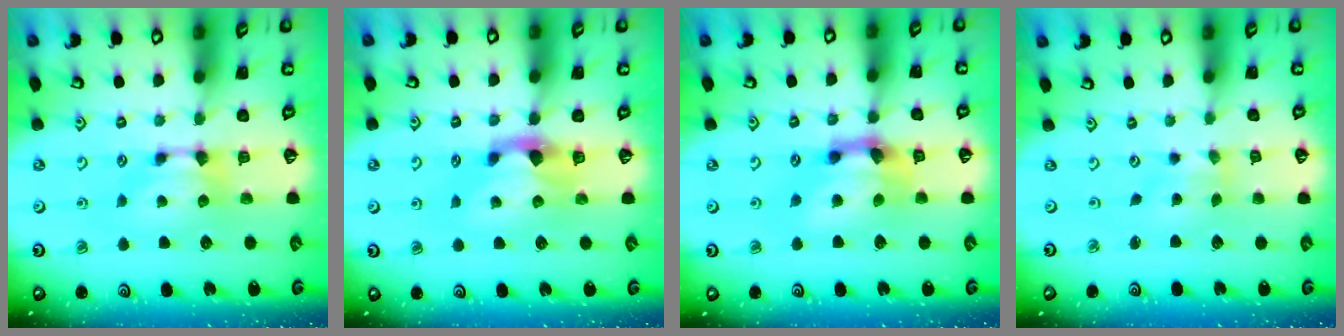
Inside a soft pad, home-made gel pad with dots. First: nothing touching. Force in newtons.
{"total": 2.0, "press": 1.6, "slide": 1.2}
{"total": 4.3, "press": 3.8, "slide": 1.9}
{"total": 1.9, "press": 1.6, "slide": 0.9}